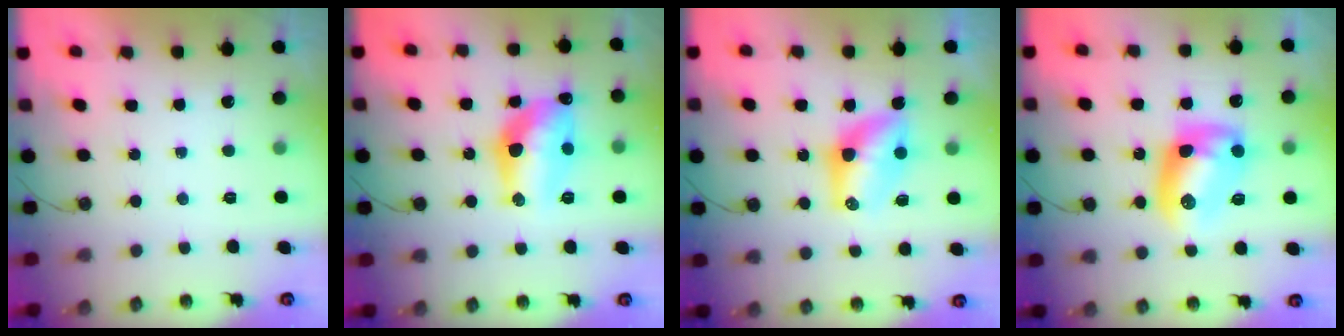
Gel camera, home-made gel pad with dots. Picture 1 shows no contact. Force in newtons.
{"total": 13.6, "press": 13.6, "slide": 1.2}
{"total": 9.1, "press": 8.8, "slide": 2.6}
{"total": 12.2, "press": 12.2, "slide": 0.7}